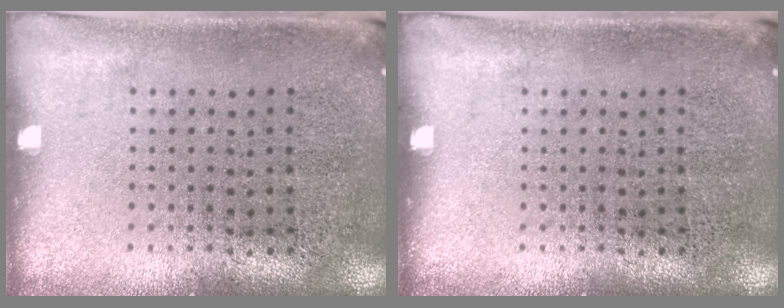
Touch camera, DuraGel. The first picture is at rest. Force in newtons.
{"total": 0.0}